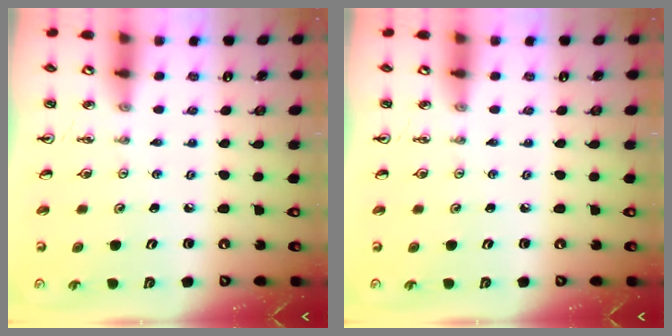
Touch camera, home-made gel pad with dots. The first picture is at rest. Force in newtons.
{"total": 0.0}